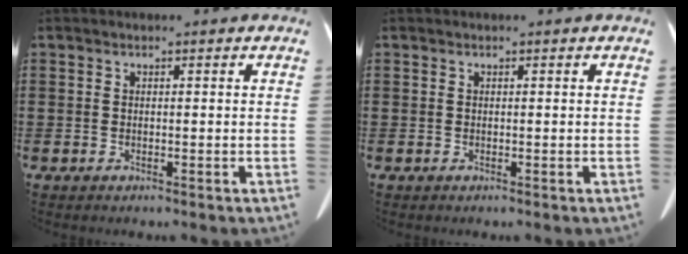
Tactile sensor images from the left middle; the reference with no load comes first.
{"total": 0.0}